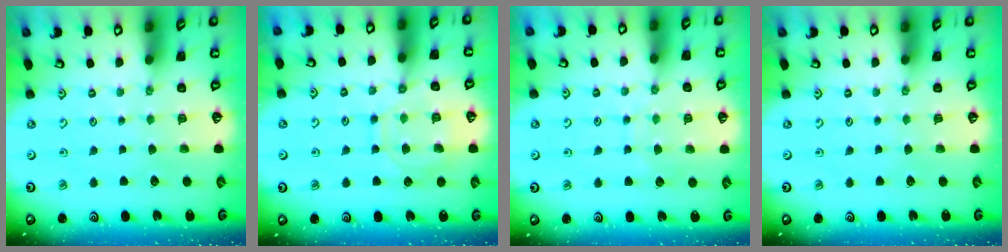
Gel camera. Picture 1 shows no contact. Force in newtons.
{"total": 10.7, "press": 10.7, "slide": 1.0}
{"total": 6.8, "press": 6.8, "slide": 0.6}
{"total": 0.0}